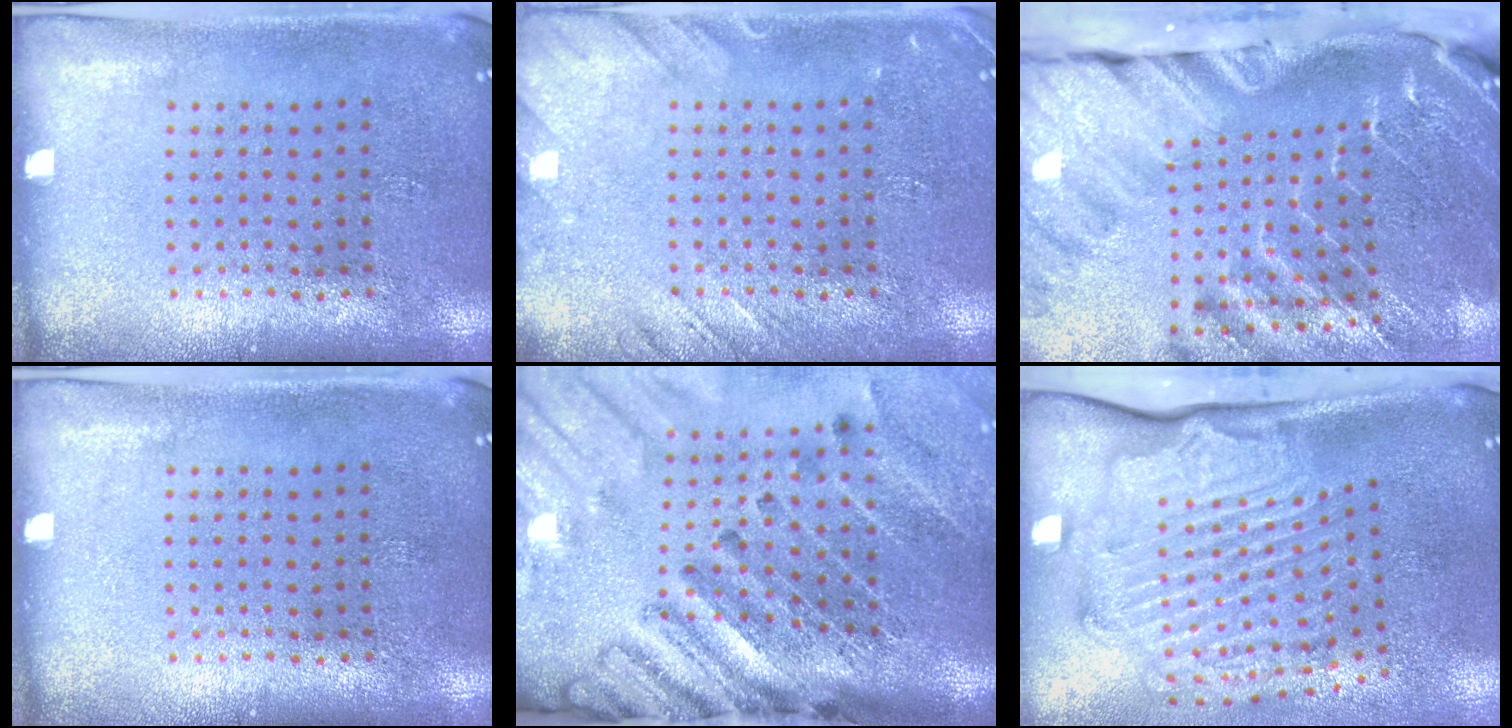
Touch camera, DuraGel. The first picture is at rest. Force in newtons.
{"total": 2.1, "press": 2.1, "slide": 0.2}
{"total": 4.2, "press": 3.2, "slide": 2.8}
{"total": 0.0}
{"total": 4.2, "press": 3.2, "slide": 2.8}
{"total": 2.5, "press": 2.2, "slide": 1.2}